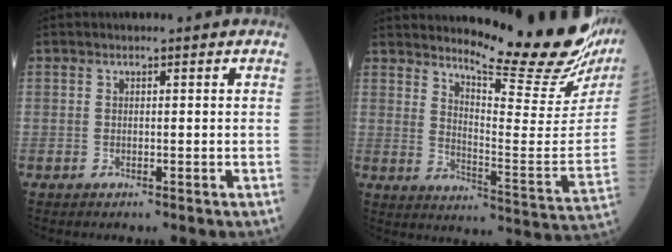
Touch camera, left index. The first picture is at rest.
{"total": 20.6, "force": [18.1, 1.4, 9.8], "torque": [-0.150, -0.111, 0.231]}